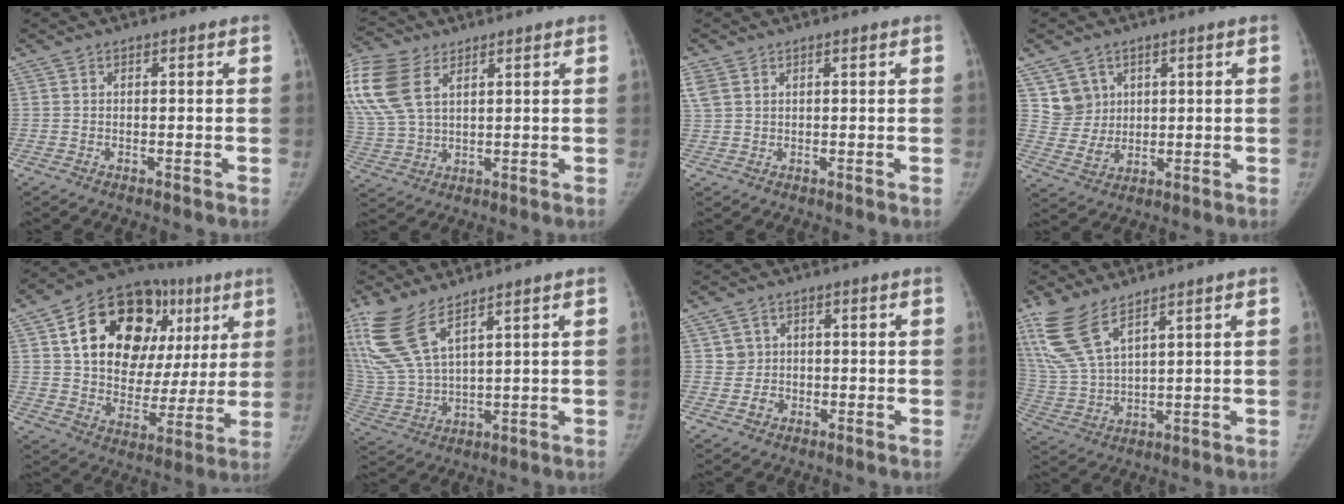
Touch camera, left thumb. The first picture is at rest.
{"total": 18.3, "force": [8.3, 11.1, 12.0], "torque": [-0.309, 0.011, 0.163]}
{"total": 3.5, "force": [1.6, 2.2, 2.2], "torque": [-0.070, 0.012, 0.042]}
{"total": 6.3, "force": [2.7, 5.5, 1.1], "torque": [0.009, -0.024, 0.063]}
{"total": 26.7, "force": [9.6, 17.2, 17.9], "torque": [-0.212, 0.019, 0.154]}
{"total": 14.6, "force": [9.2, 5.0, 10.2], "torque": [-0.240, -0.036, 0.198]}
{"total": 3.3, "force": [-0.2, 3.3, 0.2], "torque": [0.026, 0.005, -0.003]}
{"total": 12.1, "force": [8.1, 4.2, 8.0], "torque": [-0.182, -0.027, 0.179]}